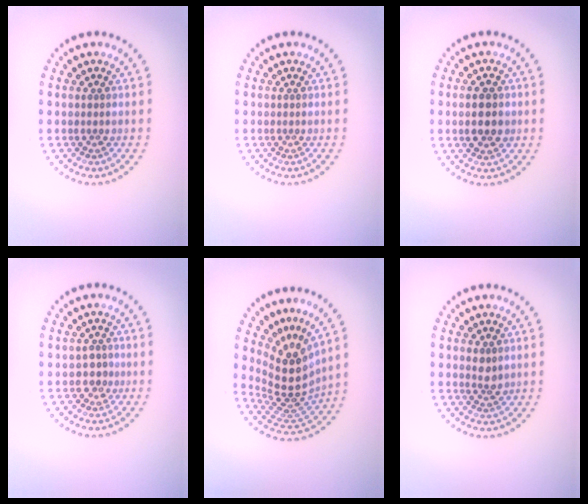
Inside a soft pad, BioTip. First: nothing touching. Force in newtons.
{"total": 0.0}
{"total": 3.1, "press": 3.1, "slide": 0.1}
{"total": 1.3, "press": 1.2, "slide": 0.6}
{"total": 5.1, "press": 3.6, "slide": 3.6}
{"total": 1.5, "press": 1.4, "slide": 0.6}